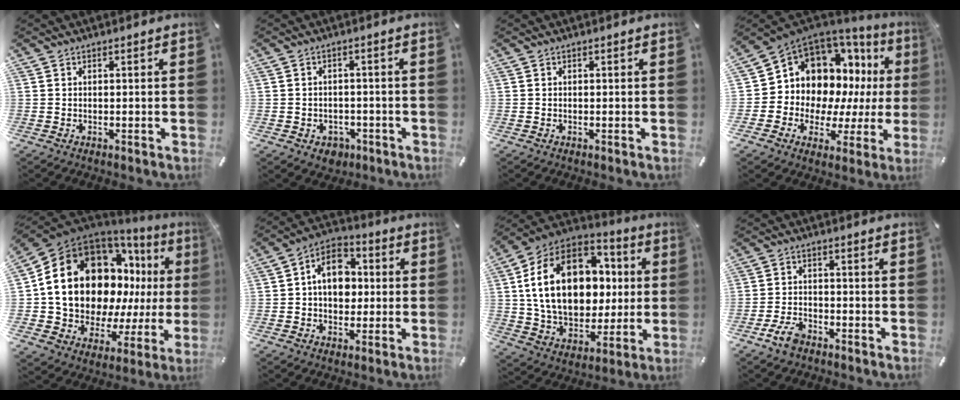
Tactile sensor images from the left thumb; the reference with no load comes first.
{"total": 3.8, "force": [-1.6, 3.2, 1.4], "torque": [-0.022, 0.008, -0.027]}
{"total": 0.0}
{"total": 11.4, "force": [5.0, 9.3, 4.3], "torque": [-0.076, -0.081, 0.106]}
{"total": 24.7, "force": [5.3, 17.7, 16.4], "torque": [-0.317, -0.054, 0.123]}
{"total": 10.8, "force": [0.7, 8.5, 6.6], "torque": [-0.106, 0.012, 0.013]}
{"total": 23.7, "force": [4.2, 16.8, 16.2], "torque": [-0.318, -0.001, 0.077]}
{"total": 5.4, "force": [-3.6, 2.9, 2.8], "torque": [-0.068, 0.016, -0.071]}